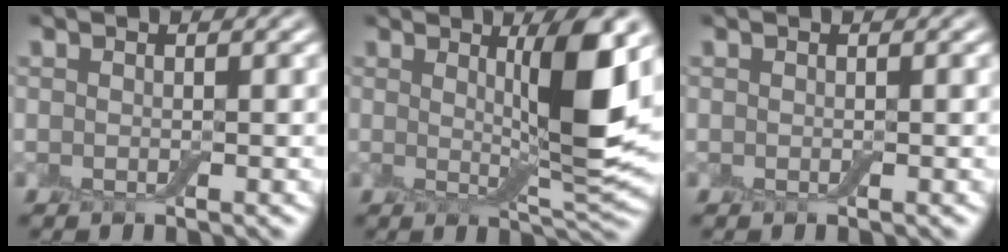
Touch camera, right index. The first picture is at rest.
{"total": 6.4, "force": [2.0, 0.7, 6.1], "torque": [-0.088, -0.008, 0.035]}
{"total": 0.0}